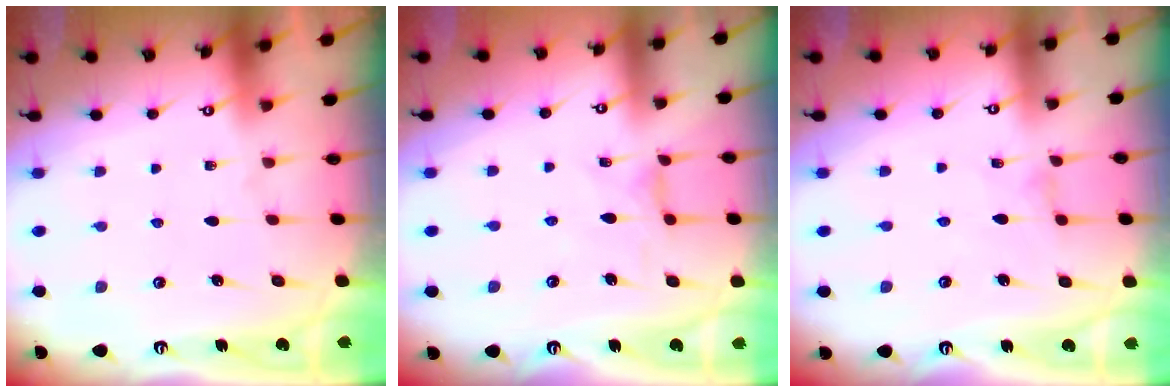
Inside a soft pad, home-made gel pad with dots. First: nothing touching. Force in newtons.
{"total": 1.9, "press": 1.8, "slide": 0.5}
{"total": 0.6, "press": 0.6, "slide": 0.2}